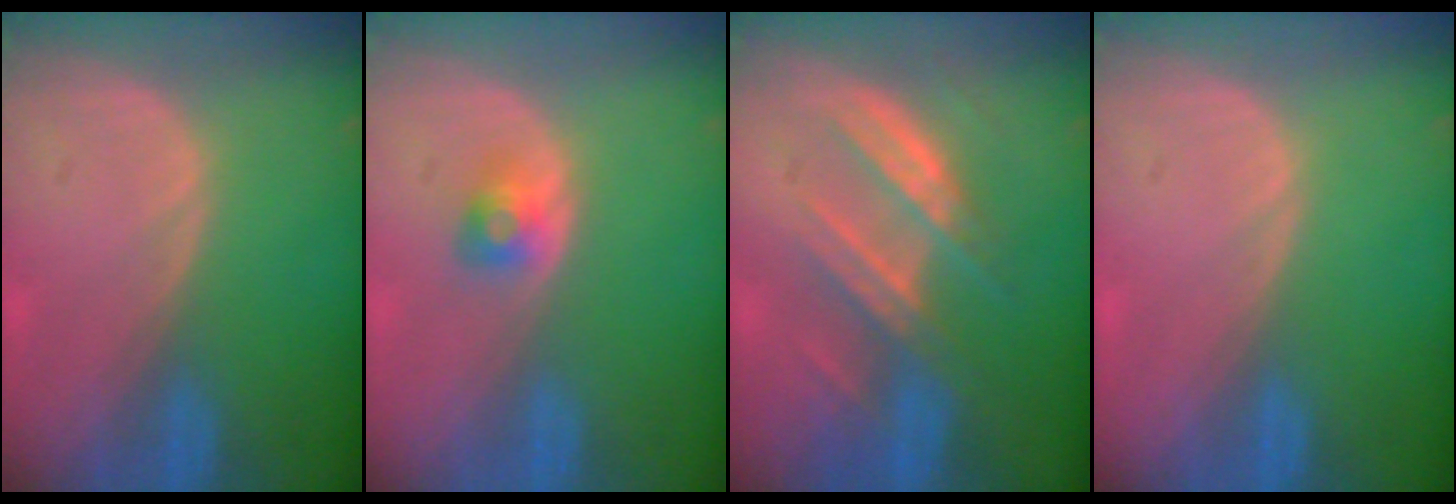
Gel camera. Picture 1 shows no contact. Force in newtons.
{"total": 2.6, "press": 2.4, "slide": 1.0}
{"total": 7.4, "press": 7.1, "slide": 2.0}
{"total": 0.0}